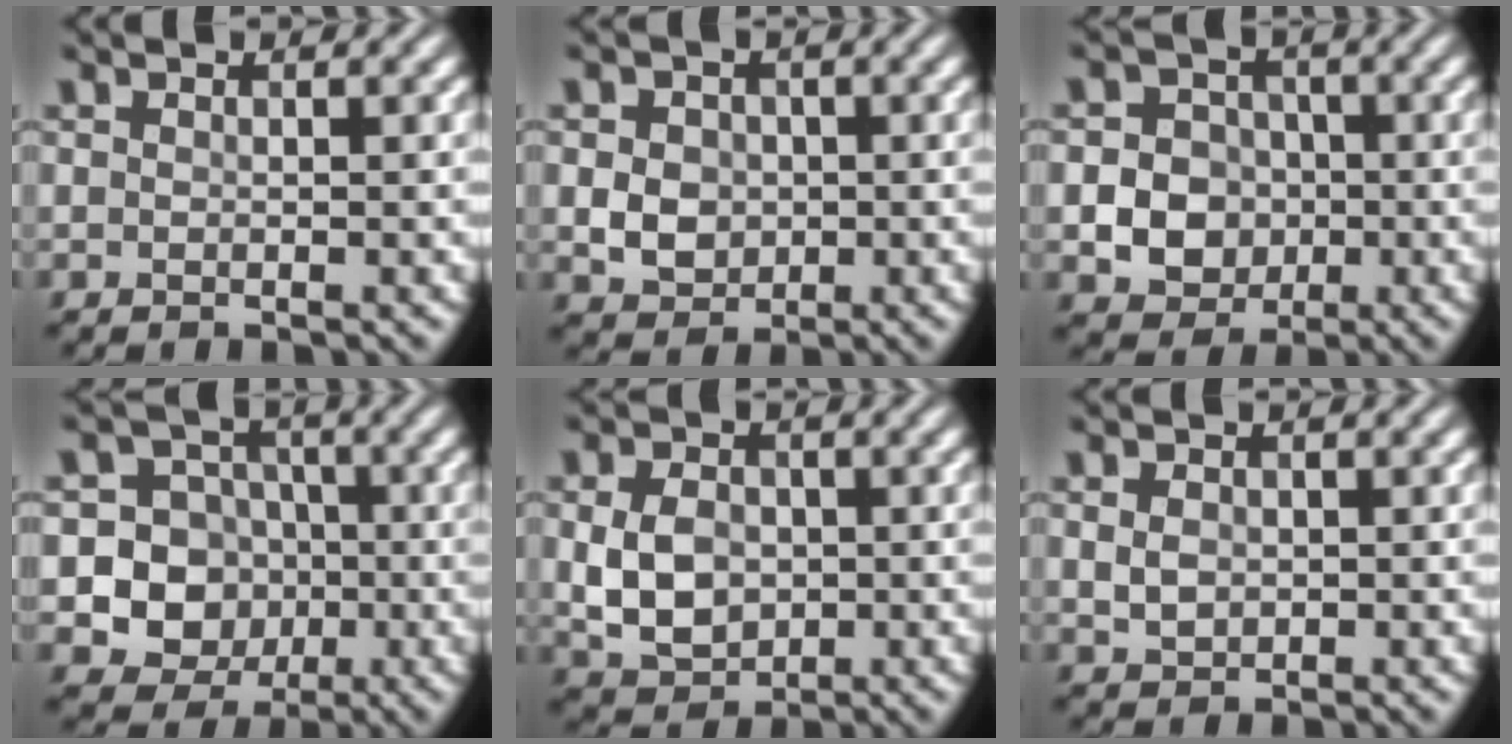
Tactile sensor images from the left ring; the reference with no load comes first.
{"total": 3.3, "force": [-0.2, 2.8, 1.7], "torque": [-0.035, -0.003, -0.004]}
{"total": 5.4, "force": [-1.1, 4.8, 2.2], "torque": [-0.021, 0.003, -0.040]}
{"total": 11.5, "force": [-2.3, 10.9, 2.7], "torque": [-0.067, 0.003, -0.049]}
{"total": 5.0, "force": [-0.2, 3.8, 3.2], "torque": [-0.072, -0.005, -0.001]}
{"total": 1.7, "force": [0.1, 1.4, 1.0], "torque": [-0.023, -0.001, 0.004]}